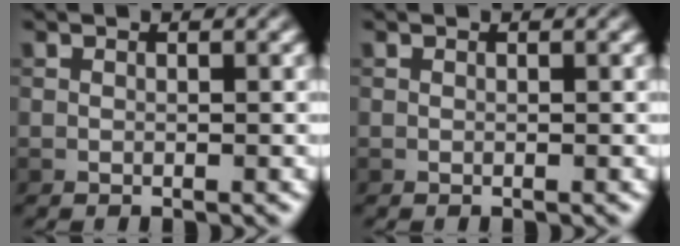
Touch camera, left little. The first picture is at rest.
{"total": 0.0}